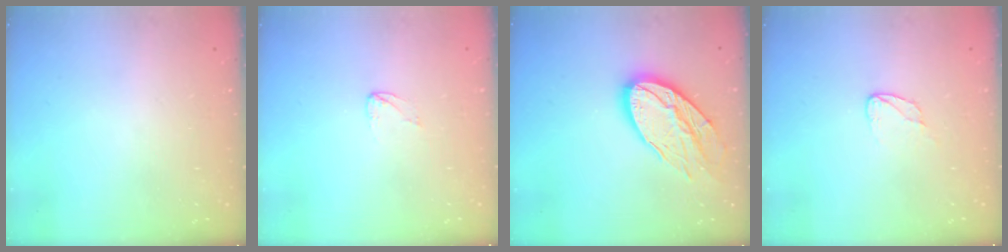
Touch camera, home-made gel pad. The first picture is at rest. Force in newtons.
{"total": 2.7, "press": 2.7, "slide": 0.2}
{"total": 17.7, "press": 17.6, "slide": 1.7}
{"total": 4.2, "press": 4.2, "slide": 0.4}